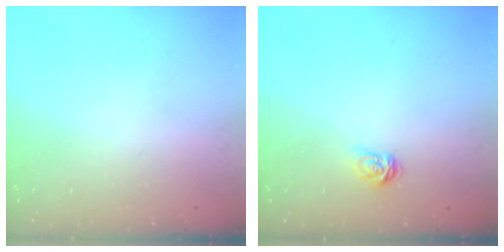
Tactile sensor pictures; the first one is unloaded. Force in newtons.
{"total": 5.2, "press": 5.2, "slide": 0.5}